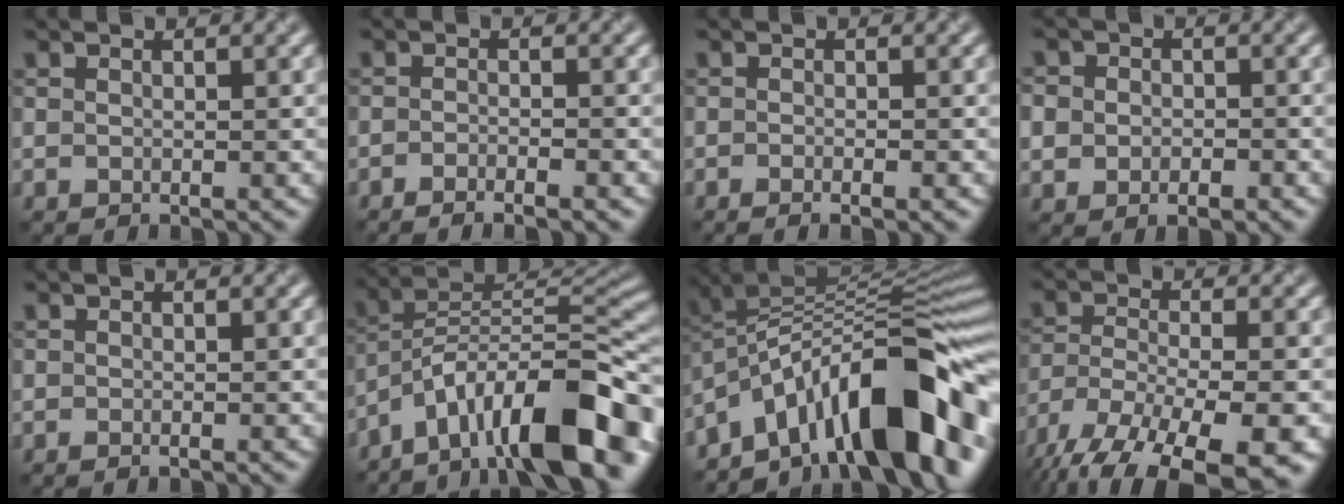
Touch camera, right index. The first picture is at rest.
{"total": 1.7, "force": [-1.4, 0.0, 1.1], "torque": [-0.023, -0.001, -0.026]}
{"total": 0.8, "force": [-0.6, -0.1, 0.6], "torque": [-0.010, -0.004, -0.011]}
{"total": 4.3, "force": [-0.5, 3.6, 2.3], "torque": [-0.025, 0.006, -0.031]}
{"total": 0.0}
{"total": 13.5, "force": [-8.1, 4.1, 10.1], "torque": [-0.147, 0.027, -0.138]}
{"total": 14.0, "force": [-7.3, 5.0, 10.8], "torque": [-0.153, 0.038, -0.136]}
{"total": 16.2, "force": [-12.2, 6.1, 8.6], "torque": [-0.157, -0.043, -0.161]}